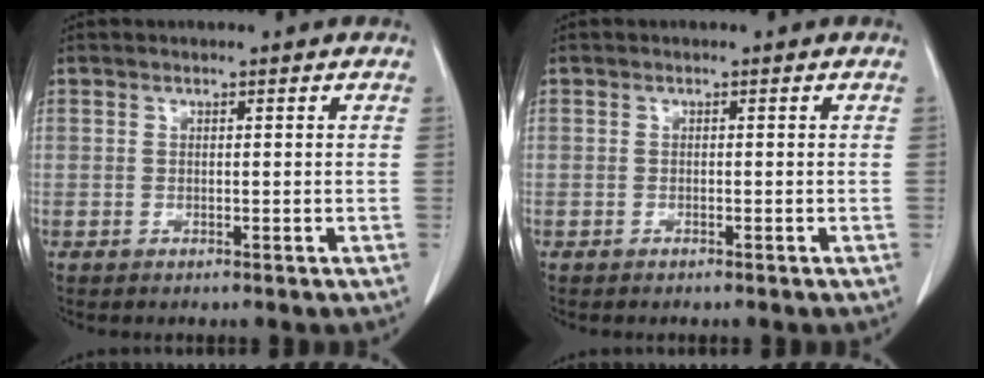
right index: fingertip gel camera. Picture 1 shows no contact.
{"total": 0.0}